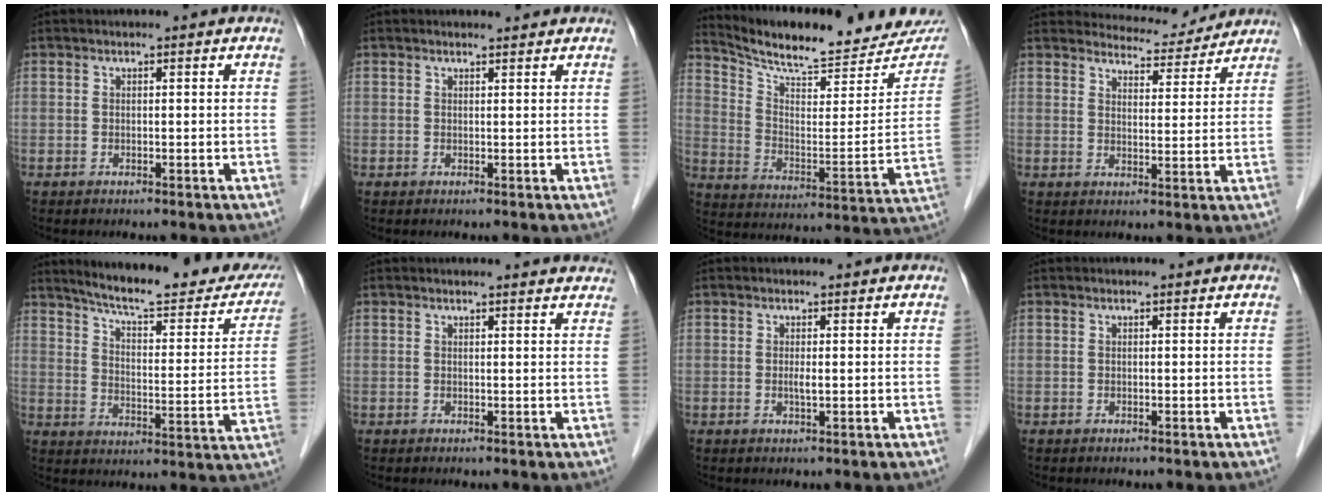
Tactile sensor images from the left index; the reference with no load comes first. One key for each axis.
{"total": 1.2, "fx": 1.2, "fy": 0.2, "fz": 0.0, "tx": -0.012, "ty": 0.003, "tz": 0.018}
{"total": 21.9, "fx": 20.4, "fy": 3.8, "fz": 7.0, "tx": -0.112, "ty": -0.060, "tz": 0.282}
{"total": 7.5, "fx": 7.3, "fy": 1.5, "fz": 0.0, "tx": 0.001, "ty": 0.001, "tz": 0.094}
{"total": 23.8, "fx": 20.7, "fy": 3.8, "fz": 11.0, "tx": -0.146, "ty": -0.048, "tz": 0.260}
{"total": 5.4, "fx": 5.3, "fy": 0.8, "fz": 1.0, "tx": -0.003, "ty": 0.003, "tz": 0.040}
{"total": 1.0, "fx": 0.0, "fy": 0.1, "fz": 1.0, "tx": -0.023, "ty": -0.002, "tz": 0.001}
{"total": 0.0}